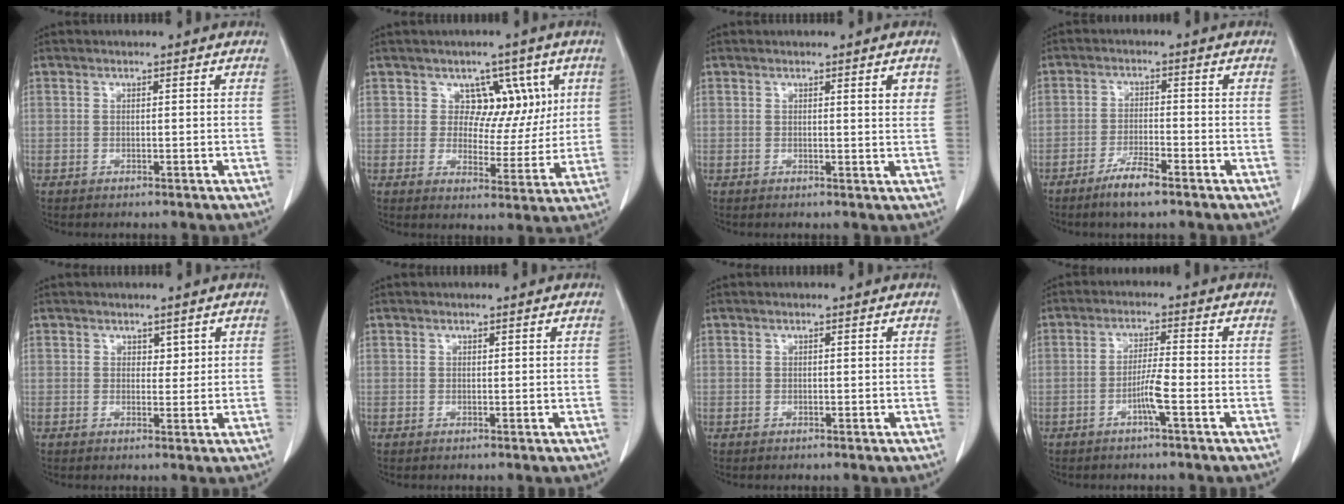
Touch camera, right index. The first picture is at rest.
{"total": 6.6, "force": [2.8, 5.3, 2.8], "torque": [-0.014, 0.012, 0.040]}
{"total": 2.4, "force": [1.0, 0.3, 2.1], "torque": [-0.026, -0.003, 0.011]}
{"total": 4.7, "force": [-3.4, 0.5, 3.2], "torque": [-0.062, -0.004, -0.062]}
{"total": 1.5, "force": [0.9, 1.0, 0.8], "torque": [-0.003, -0.005, 0.012]}
{"total": 0.0}
{"total": 0.0}
{"total": 4.0, "force": [-1.7, -0.3, 3.6], "torque": [-0.070, 0.000, -0.034]}